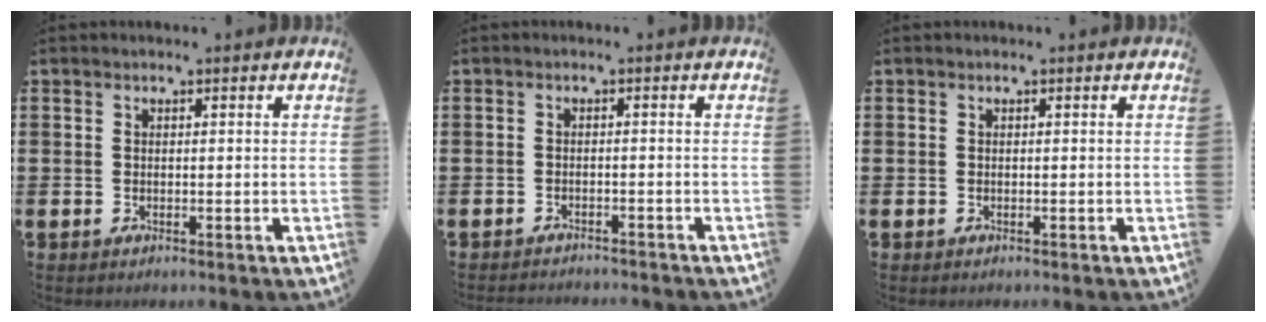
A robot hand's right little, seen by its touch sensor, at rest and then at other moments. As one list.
[{"total": 1.2, "force": [-1.2, -0.1, -0.1], "torque": [-0.002, 0.002, -0.026]}, {"total": 0.0}]